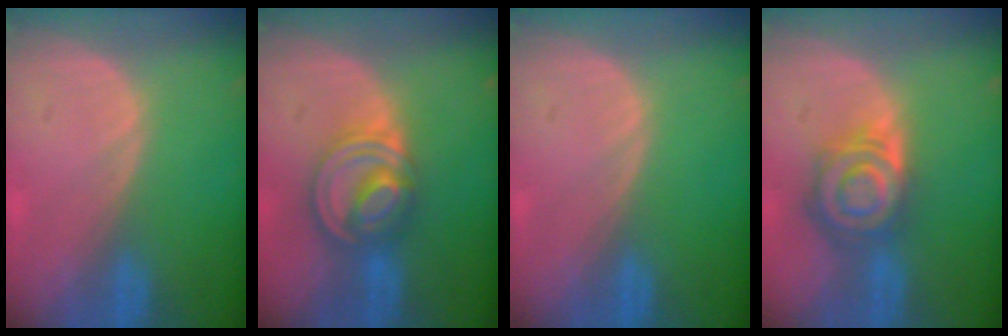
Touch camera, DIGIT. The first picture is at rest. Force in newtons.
{"total": 8.1, "press": 6.9, "slide": 4.2}
{"total": 0.0}
{"total": 8.1, "press": 7.1, "slide": 3.9}